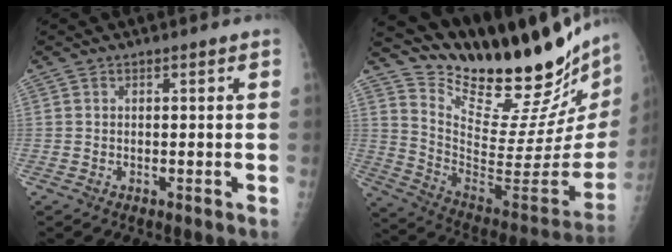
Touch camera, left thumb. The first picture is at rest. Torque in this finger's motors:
{"motor_torque": [0.35, -0.02, -0.41, -1.60, 0.02]}